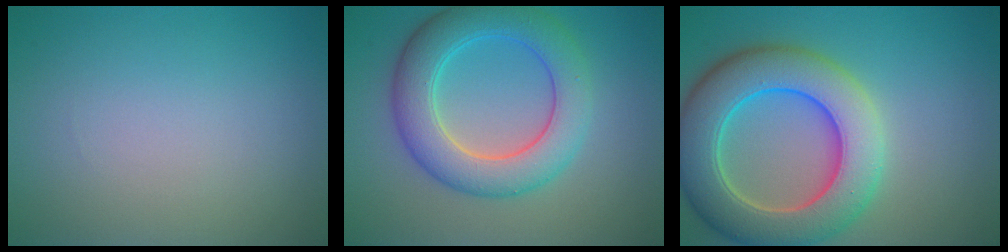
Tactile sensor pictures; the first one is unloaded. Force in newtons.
{"total": 7.0, "press": 6.9, "slide": 0.3}
{"total": 9.9, "press": 9.8, "slide": 0.4}